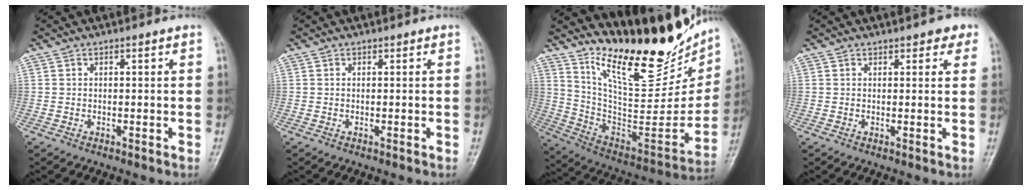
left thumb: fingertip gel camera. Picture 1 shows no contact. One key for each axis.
{"total": 0.0}
{"total": 26.6, "fx": 20.6, "fy": 8.4, "fz": 14.6, "tx": -0.183, "ty": -0.119, "tz": 0.323}
{"total": 3.1, "fx": 1.9, "fy": 1.5, "fz": 1.9, "tx": -0.002, "ty": -0.003, "tz": 0.018}